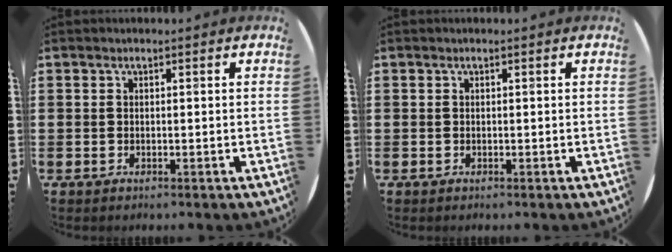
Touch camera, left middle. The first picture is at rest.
{"total": 0.0}